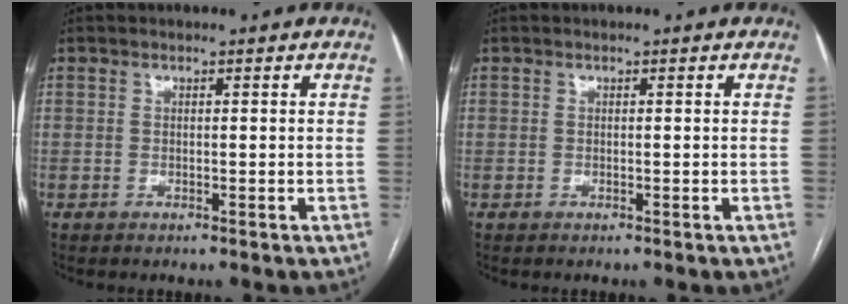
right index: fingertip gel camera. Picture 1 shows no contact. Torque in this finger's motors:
{"motor_torque": [0.01, 0.01, -0.01, 0.00]}